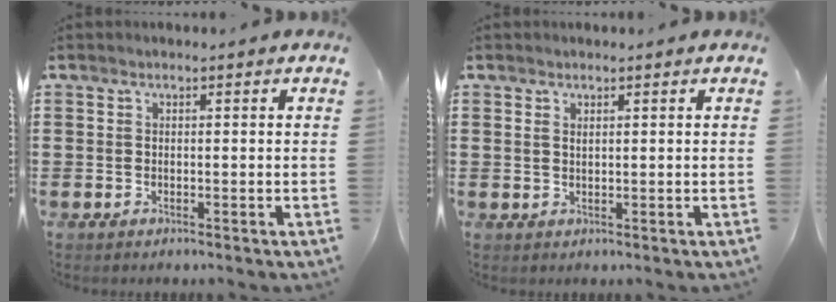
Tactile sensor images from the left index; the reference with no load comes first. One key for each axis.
{"total": 0.9, "fx": 0.6, "fy": 0.3, "fz": 0.5, "tx": -0.013, "ty": 0.001, "tz": 0.012}